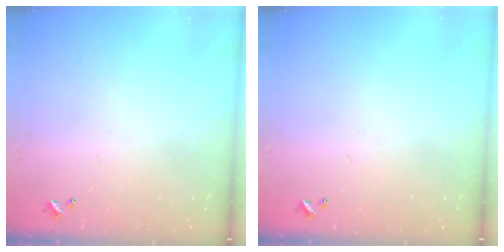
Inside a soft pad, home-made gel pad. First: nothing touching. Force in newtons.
{"total": 0.0}